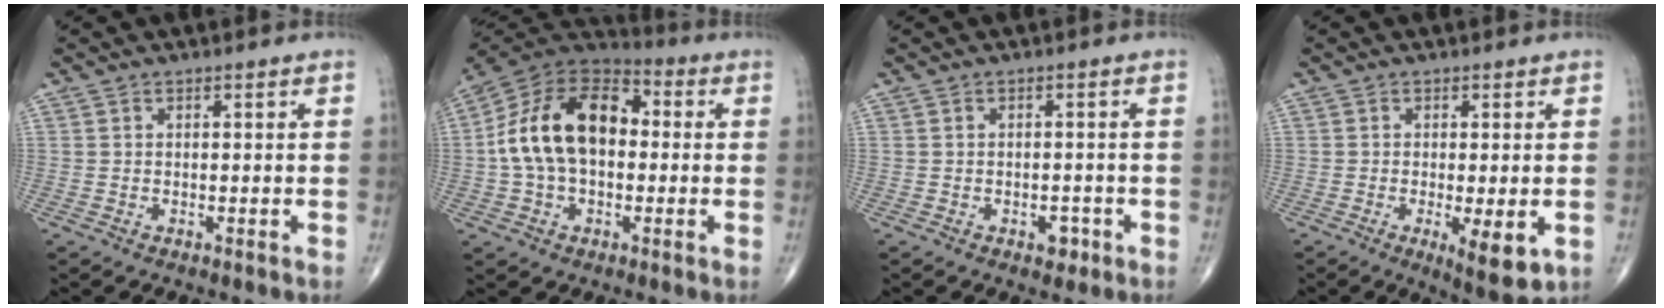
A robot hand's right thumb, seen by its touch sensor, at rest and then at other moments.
{"total": 18.2, "force": [0.7, 11.6, 14.1], "torque": [-0.244, 0.039, 0.002]}
{"total": 2.5, "force": [-1.3, 1.5, 1.6], "torque": [-0.010, 0.004, -0.014]}
{"total": 7.1, "force": [-2.0, 1.9, 6.6], "torque": [-0.101, -0.020, -0.028]}